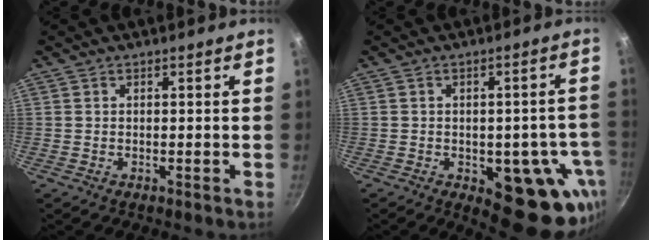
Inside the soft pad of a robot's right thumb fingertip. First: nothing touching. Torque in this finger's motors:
{"motor_torque": [1.71, 1.86, 0.04, -0.06, 0.20]}